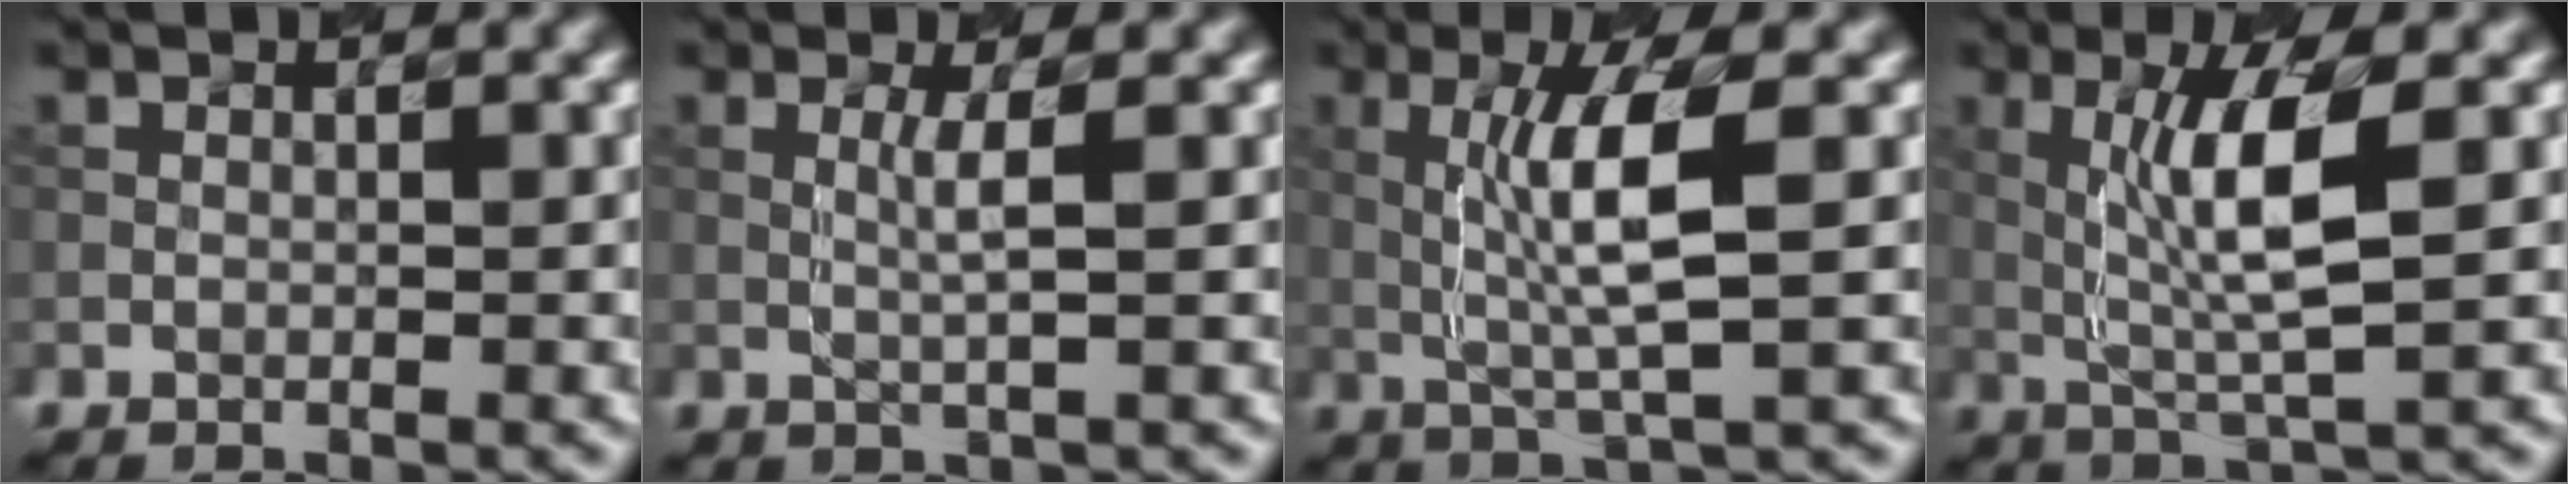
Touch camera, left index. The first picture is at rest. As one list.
[{"total": 1.7, "force": [0.2, 0.0, 1.7], "torque": [-0.039, 0.002, 0.010]}, {"total": 5.2, "force": [0.5, 0.4, 5.1], "torque": [-0.112, 0.005, 0.025]}, {"total": 5.8, "force": [1.0, 0.8, 5.6], "torque": [-0.117, 0.002, 0.032]}]